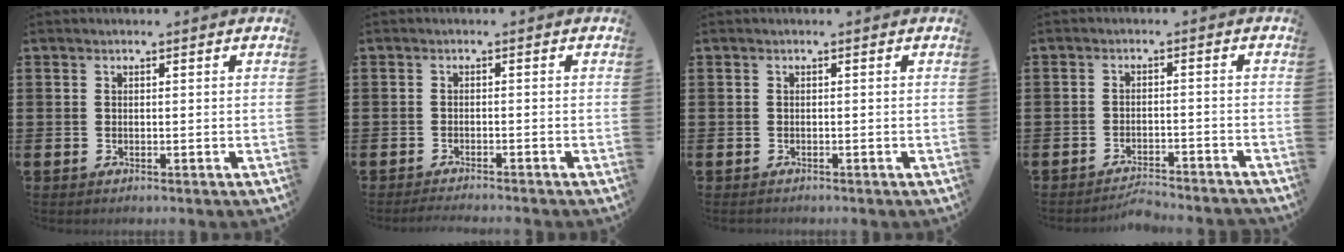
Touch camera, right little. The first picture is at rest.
{"total": 1.2, "force": [-1.2, -0.2, 0.2], "torque": [-0.004, -0.001, -0.023]}
{"total": 0.0}
{"total": 2.5, "force": [-2.5, -0.1, 0.1], "torque": [-0.006, 0.003, -0.053]}